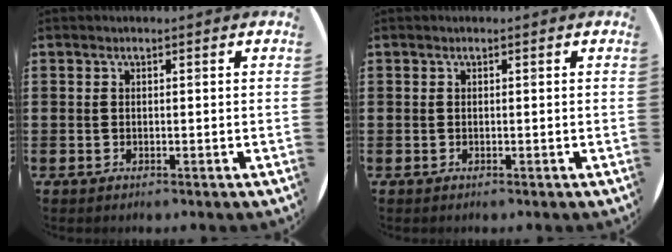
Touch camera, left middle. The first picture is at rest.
{"total": 0.0}